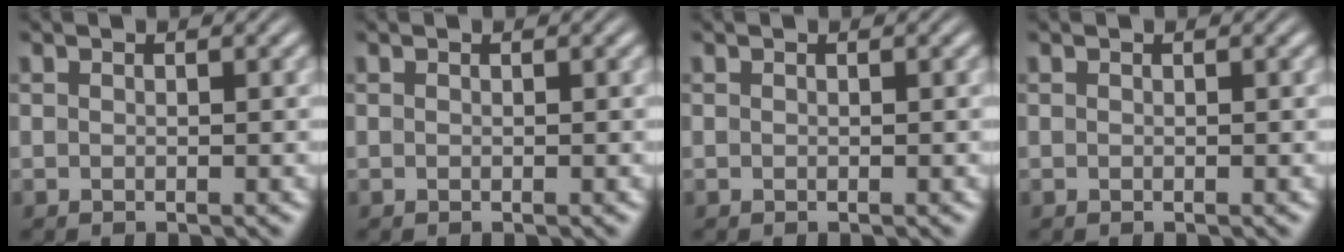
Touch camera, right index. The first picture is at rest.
{"total": 0.0}
{"total": 0.0}
{"total": 0.0}